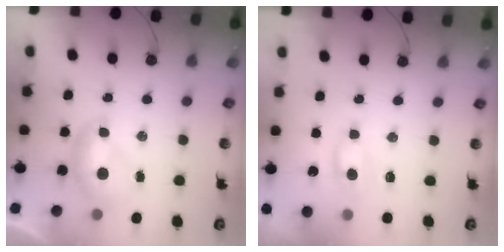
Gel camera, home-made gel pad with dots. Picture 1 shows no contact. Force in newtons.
{"total": 0.9, "press": 0.7, "slide": 0.6}